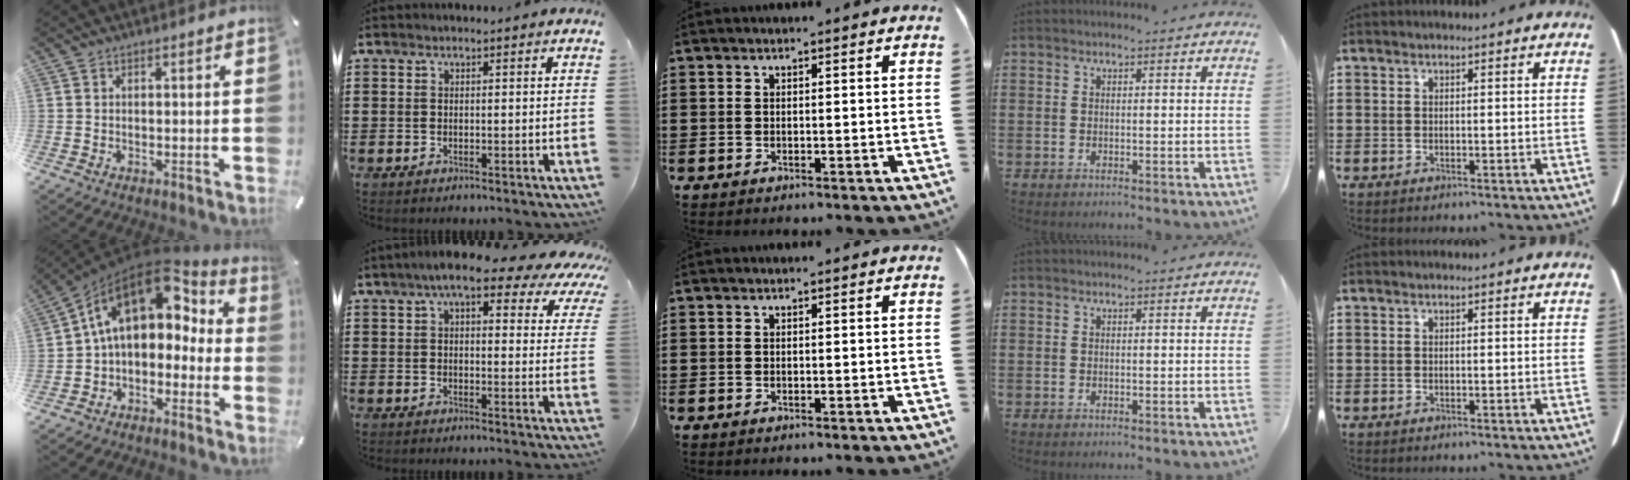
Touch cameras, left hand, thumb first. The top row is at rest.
{"thumb": {"total": 15.4, "force": [4.8, 10.2, 10.5], "torque": [-0.178, -0.025, 0.083]}, "index": {"total": 8.8, "force": [6.5, 2.2, 5.5], "torque": [-0.094, -0.021, 0.107]}}